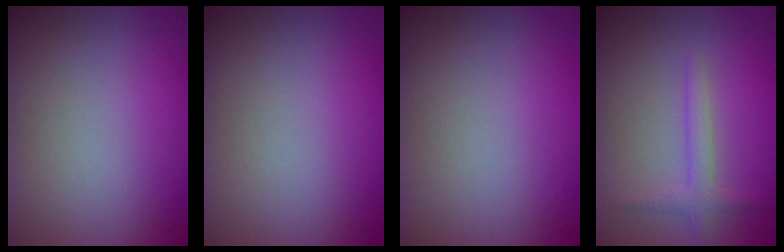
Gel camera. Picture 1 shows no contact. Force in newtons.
{"total": 0.0}
{"total": 0.0}
{"total": 1.8, "press": 1.8, "slide": 0.1}